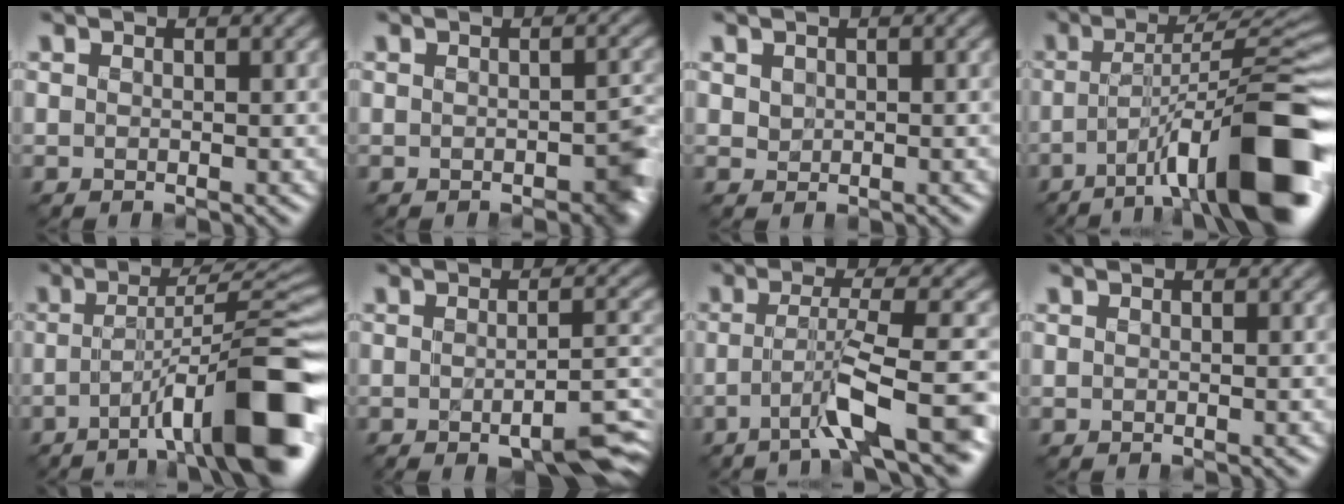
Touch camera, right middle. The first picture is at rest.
{"total": 3.9, "force": [-1.4, 2.3, 2.9], "torque": [-0.035, -0.004, -0.027]}
{"total": 1.2, "force": [0.6, 0.9, 0.7], "torque": [-0.029, 0.004, 0.024]}
{"total": 11.7, "force": [-5.3, 0.9, 10.3], "torque": [-0.137, 0.022, -0.094]}
{"total": 10.2, "force": [-4.7, 0.7, 9.0], "torque": [-0.121, 0.025, -0.087]}
{"total": 5.5, "force": [-3.0, 1.6, 4.3], "torque": [-0.052, -0.010, -0.046]}
{"total": 5.5, "force": [-3.0, -0.5, 4.5], "torque": [-0.081, 0.008, -0.062]}
{"total": 0.0}